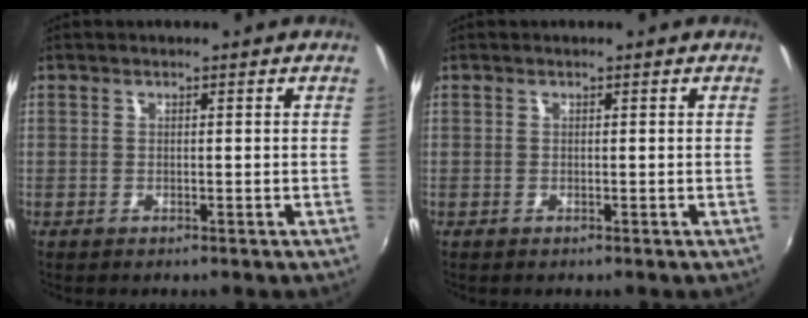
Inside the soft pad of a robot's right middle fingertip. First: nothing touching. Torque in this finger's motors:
{"motor_torque": [0.00, 0.00, 0.00, 0.00]}